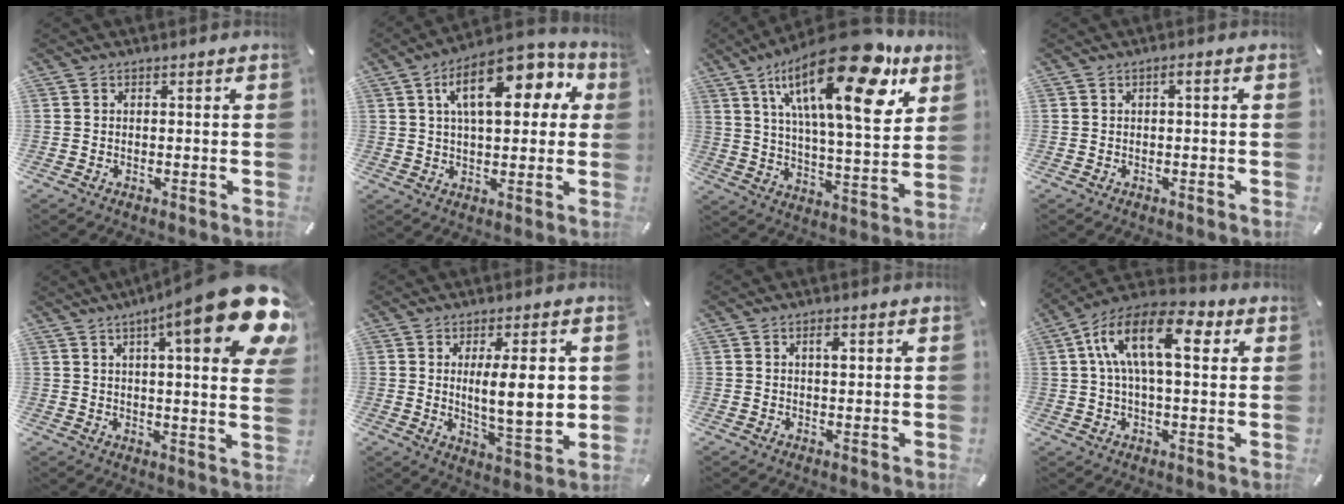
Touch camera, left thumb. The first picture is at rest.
{"total": 16.7, "force": [6.5, 8.2, 13.0], "torque": [-0.200, -0.008, 0.106]}
{"total": 27.7, "force": [14.6, 9.6, 21.5], "torque": [-0.356, -0.080, 0.228]}
{"total": 1.1, "force": [-0.2, 0.2, 1.1], "torque": [-0.020, 0.002, -0.004]}
{"total": 20.8, "force": [10.4, 4.0, 17.6], "torque": [-0.254, -0.061, 0.151]}
{"total": 13.3, "force": [2.1, 3.9, 12.5], "torque": [-0.200, -0.017, 0.028]}
{"total": 1.9, "force": [0.8, 0.7, 1.6], "torque": [-0.019, -0.003, 0.008]}
{"total": 15.4, "force": [4.6, 7.2, 12.8], "torque": [-0.246, -0.003, 0.074]}